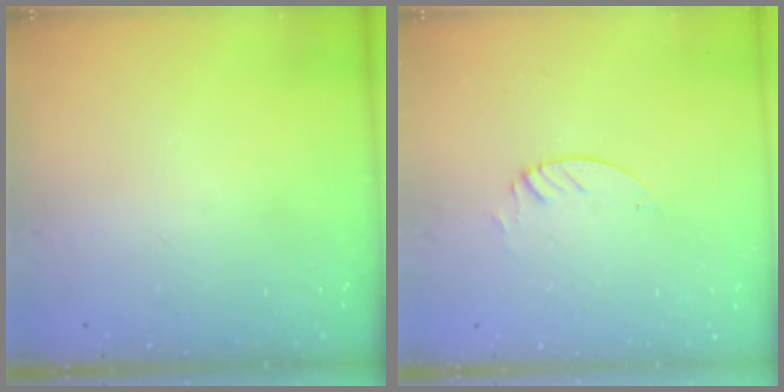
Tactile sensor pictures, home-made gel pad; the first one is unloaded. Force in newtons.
{"total": 1.3, "press": 1.3, "slide": 0.1}